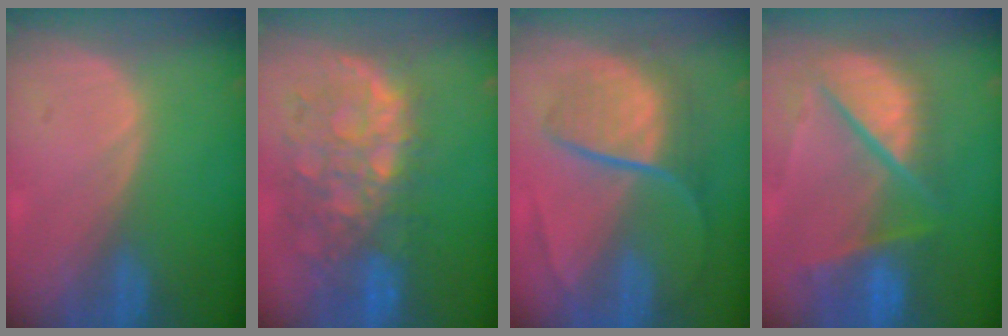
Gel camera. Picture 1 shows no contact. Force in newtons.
{"total": 11.2, "press": 9.8, "slide": 5.5}
{"total": 8.9, "press": 7.6, "slide": 4.5}
{"total": 10.9, "press": 9.0, "slide": 6.2}